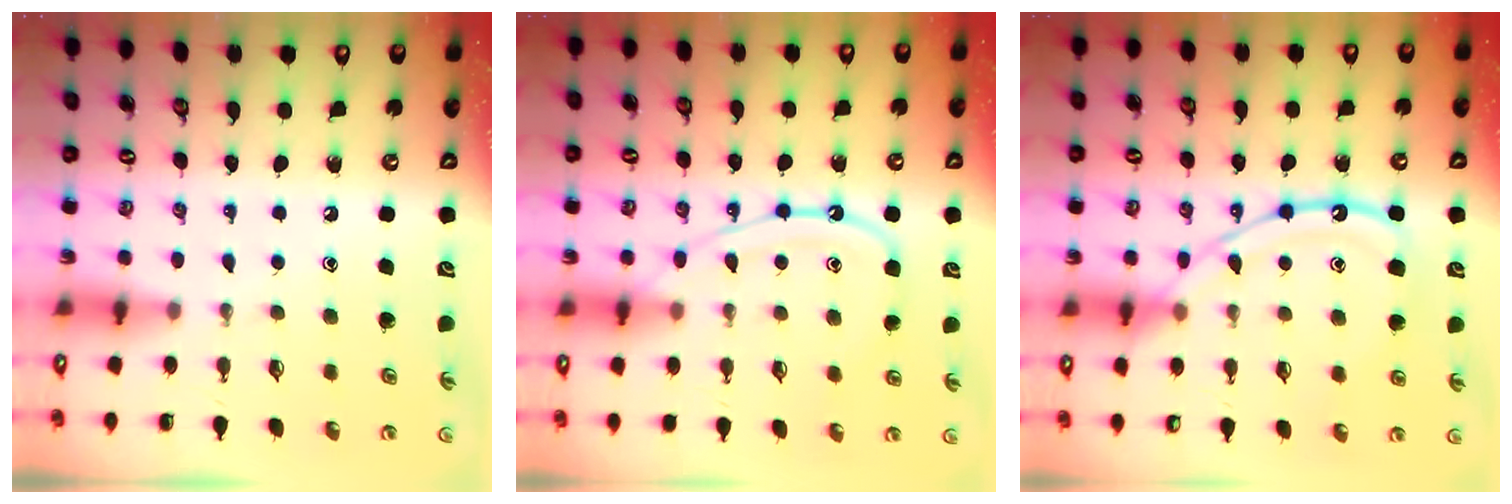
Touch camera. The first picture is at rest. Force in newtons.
{"total": 11.1, "press": 11.1, "slide": 1.2}
{"total": 15.2, "press": 15.1, "slide": 1.3}